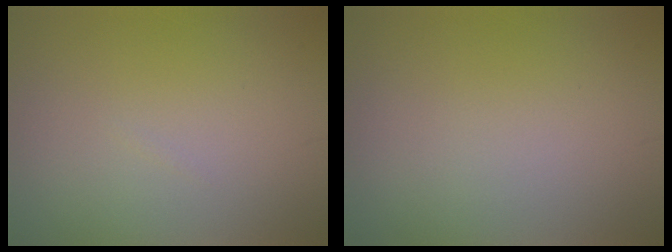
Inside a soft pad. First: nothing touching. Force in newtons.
{"total": 0.0}